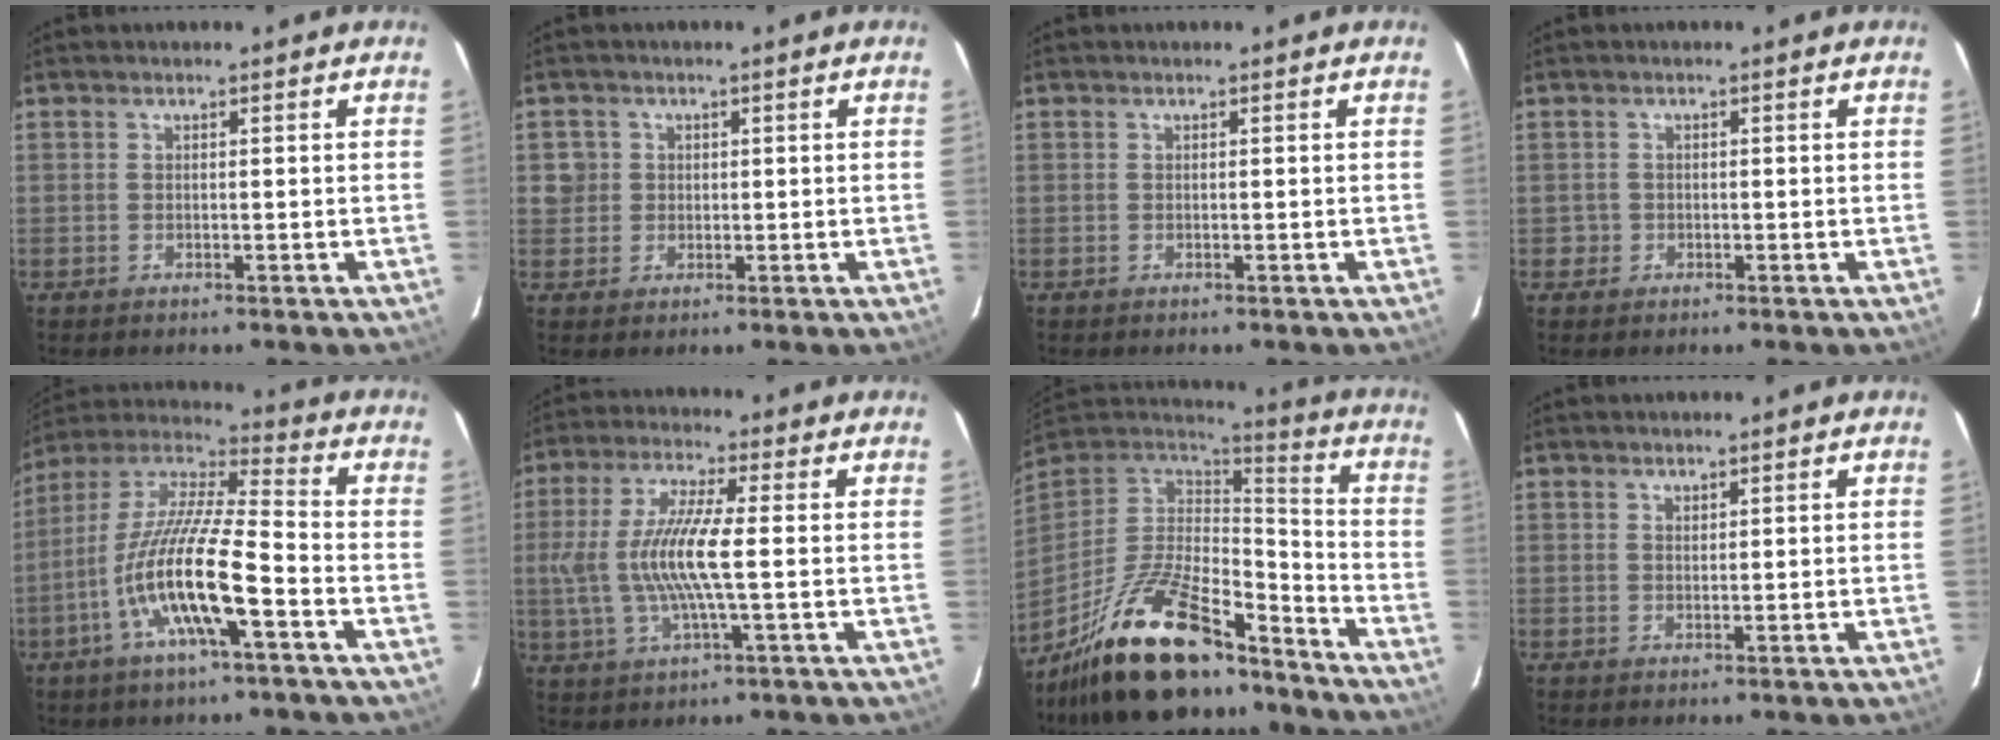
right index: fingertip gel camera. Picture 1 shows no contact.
{"total": 3.1, "force": [0.3, 3.1, 0.2], "torque": [0.010, 0.017, 0.006]}
{"total": 0.0}
{"total": 1.6, "force": [-0.4, 1.6, -0.2], "torque": [0.006, 0.009, -0.003]}
{"total": 16.9, "force": [-6.8, 2.8, 15.3], "torque": [-0.292, -0.017, -0.137]}
{"total": 12.2, "force": [-0.6, 2.1, 12.1], "torque": [-0.241, -0.001, -0.009]}
{"total": 24.4, "force": [-17.4, 8.8, 14.6], "torque": [-0.282, -0.015, -0.283]}
{"total": 0.7, "force": [0.6, 0.3, 0.1], "torque": [-0.002, 0.000, 0.012]}